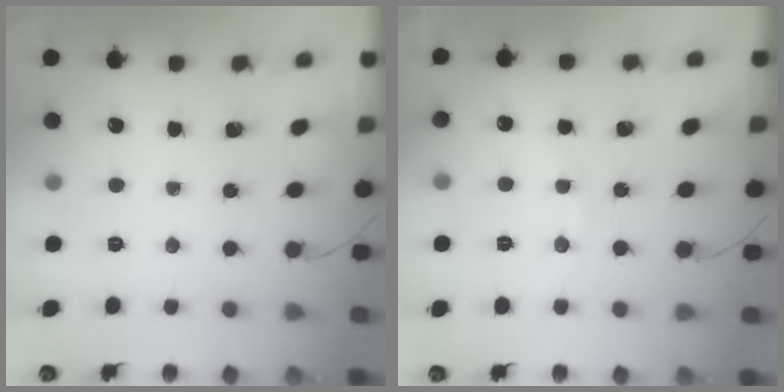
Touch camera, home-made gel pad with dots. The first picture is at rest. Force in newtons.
{"total": 6.5, "press": 6.4, "slide": 1.1}